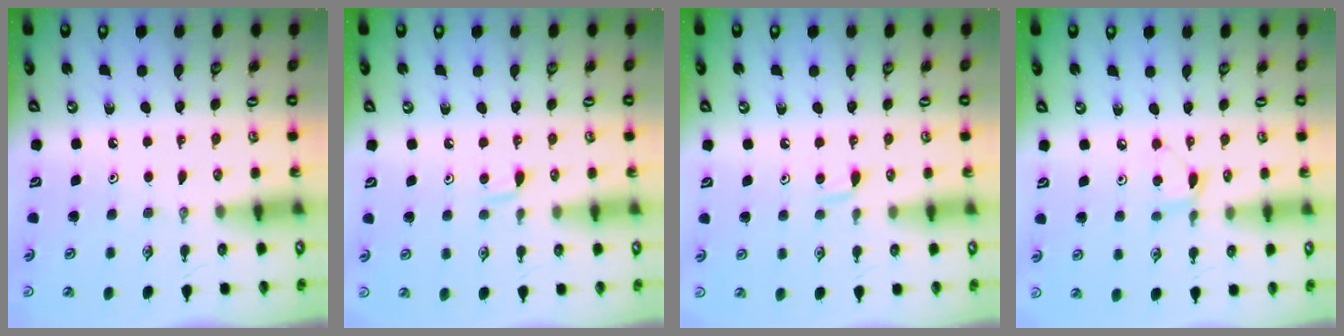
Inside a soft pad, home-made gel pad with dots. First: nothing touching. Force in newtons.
{"total": 3.7, "press": 3.7, "slide": 0.5}
{"total": 3.7, "press": 3.7, "slide": 0.5}
{"total": 4.3, "press": 4.3, "slide": 0.5}